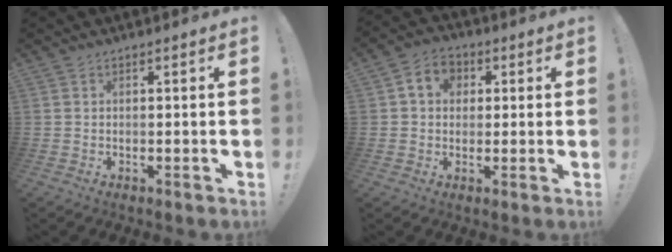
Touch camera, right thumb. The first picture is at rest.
{"total": 7.4, "force": [1.8, 6.1, 3.6], "torque": [-0.055, 0.008, 0.036]}